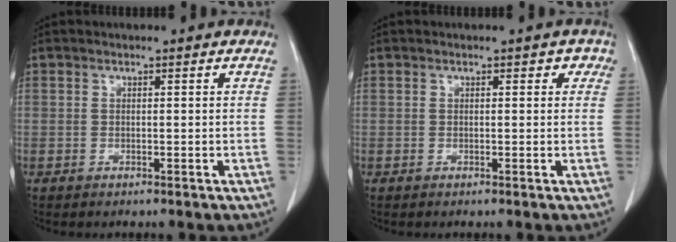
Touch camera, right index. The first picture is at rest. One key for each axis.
{"total": 1.3, "fx": 0.5, "fy": 1.0, "fz": 0.6, "tx": 0.004, "ty": 0.009, "tz": 0.001}